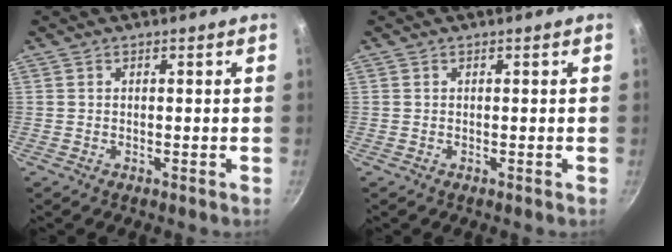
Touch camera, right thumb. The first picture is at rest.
{"total": 0.0}